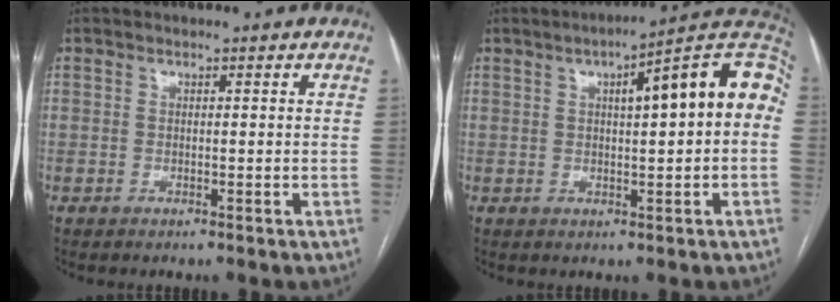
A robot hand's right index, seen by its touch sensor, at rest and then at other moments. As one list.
[{"total": 14.2, "force": [2.4, 2.5, 13.7], "torque": [-0.186, 0.043, 0.028]}]